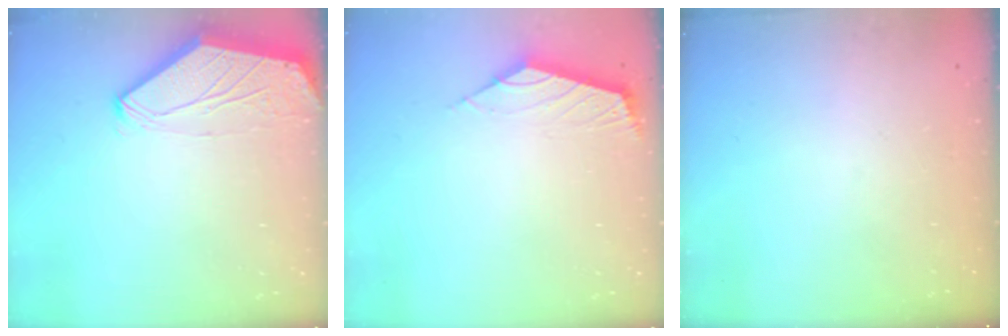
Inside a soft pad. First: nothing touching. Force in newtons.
{"total": 2.5, "press": 2.4, "slide": 0.7}
{"total": 0.0}